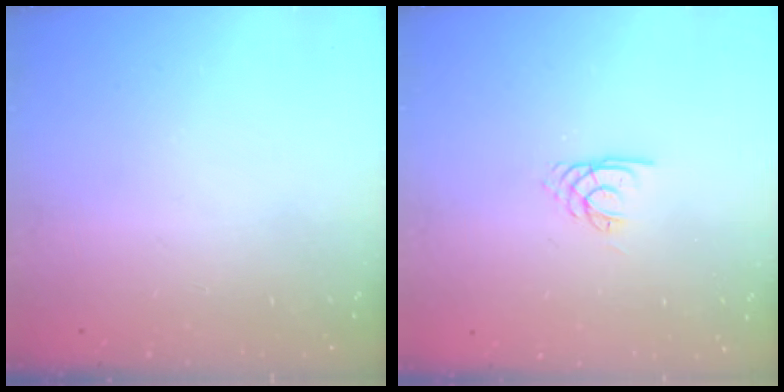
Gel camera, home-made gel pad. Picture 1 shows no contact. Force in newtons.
{"total": 1.9, "press": 1.9, "slide": 0.2}